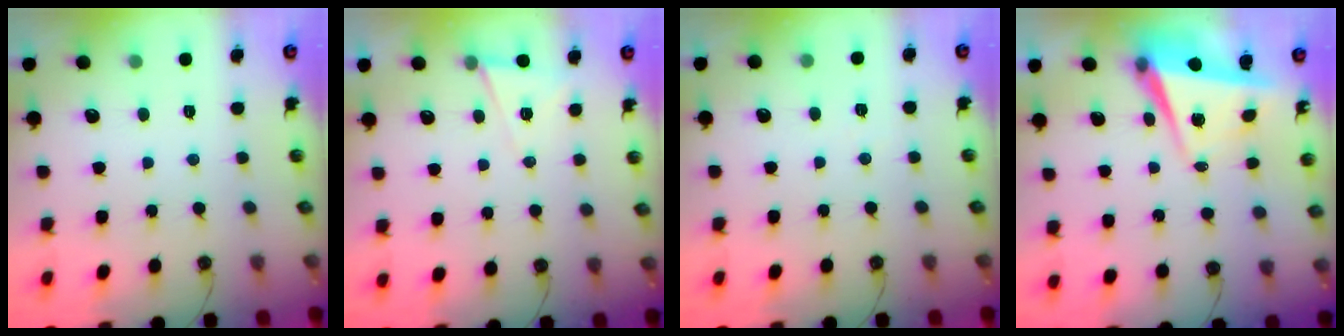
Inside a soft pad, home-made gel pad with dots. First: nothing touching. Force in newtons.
{"total": 6.7, "press": 5.0, "slide": 4.5}
{"total": 5.3, "press": 3.1, "slide": 4.3}
{"total": 5.7, "press": 5.5, "slide": 1.4}